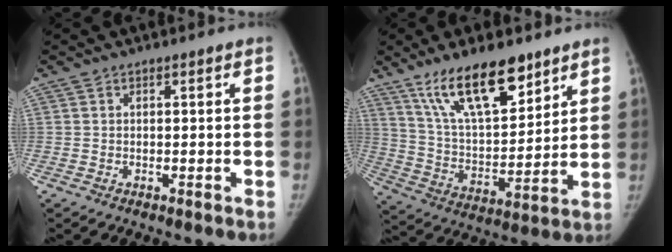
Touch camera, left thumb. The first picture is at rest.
{"total": 17.7, "force": [11.7, 6.7, 11.4], "torque": [-0.161, -0.059, 0.217]}